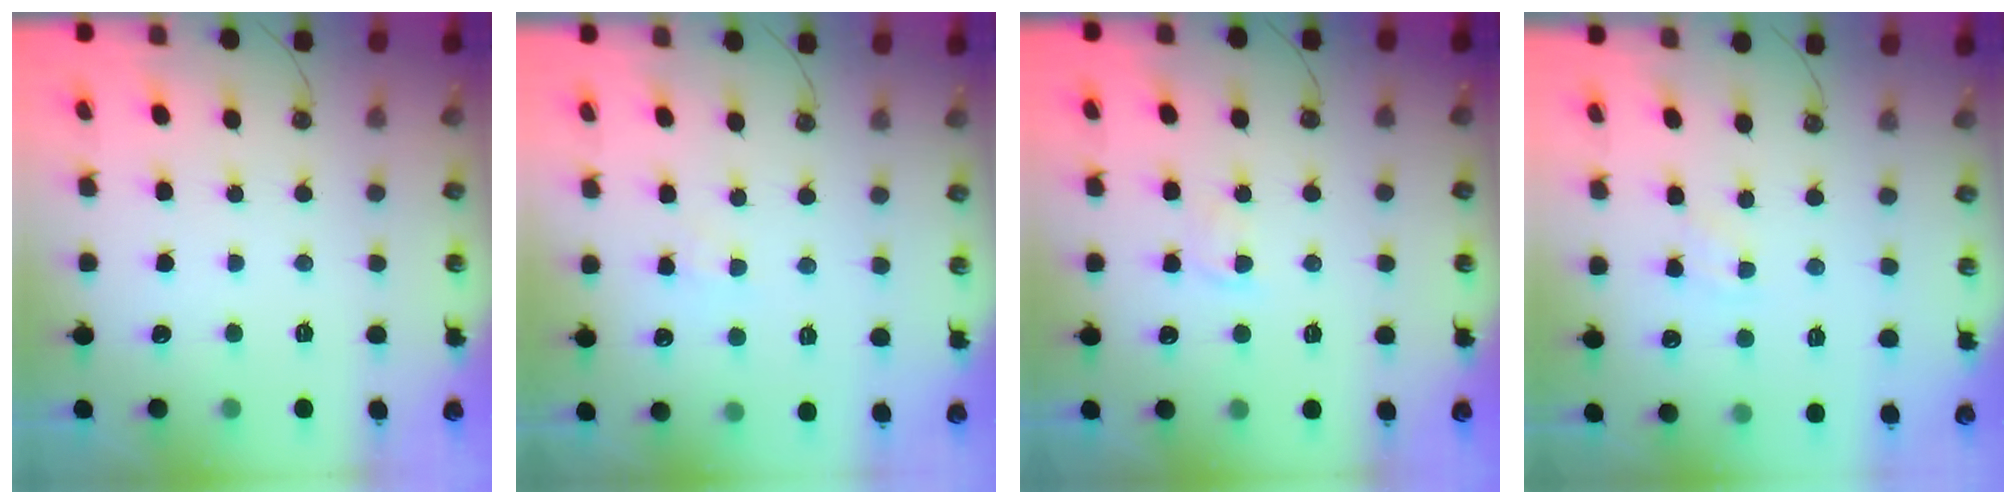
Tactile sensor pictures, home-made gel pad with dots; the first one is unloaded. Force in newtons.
{"total": 2.5, "press": 2.5, "slide": 0.5}
{"total": 1.5, "press": 1.4, "slide": 0.3}
{"total": 3.0, "press": 2.9, "slide": 0.4}